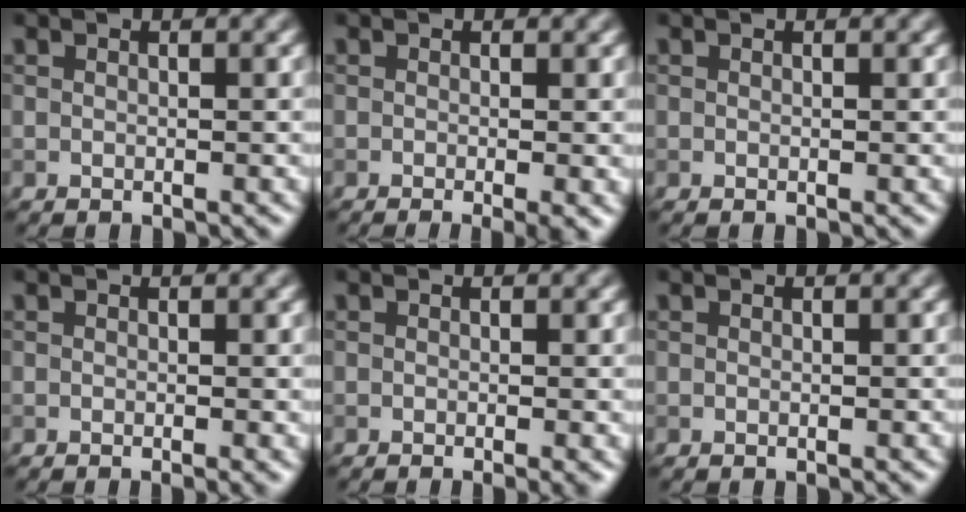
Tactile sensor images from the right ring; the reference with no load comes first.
{"total": 3.1, "force": [-0.7, 0.9, 2.8], "torque": [-0.031, -0.010, -0.009]}
{"total": 0.0}
{"total": 1.1, "force": [-0.2, 0.3, 1.1], "torque": [-0.009, -0.005, -0.006]}
{"total": 1.5, "force": [-0.3, 0.3, 1.4], "torque": [-0.013, -0.007, -0.007]}
{"total": 0.0}